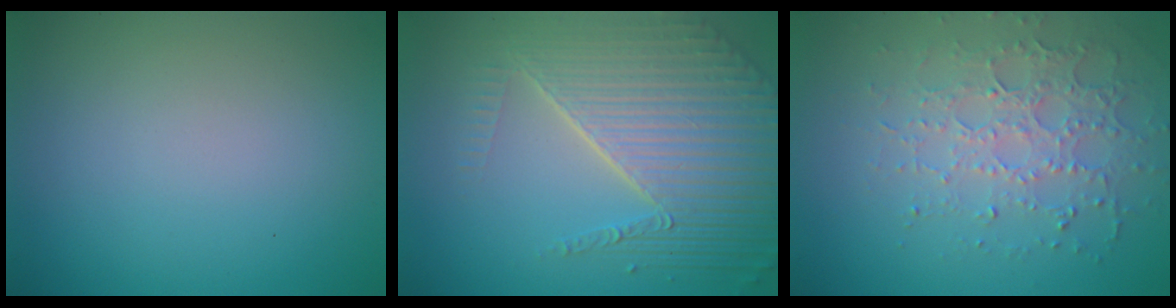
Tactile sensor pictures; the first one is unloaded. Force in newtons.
{"total": 8.8, "press": 5.7, "slide": 6.7}
{"total": 3.8, "press": 3.6, "slide": 1.2}